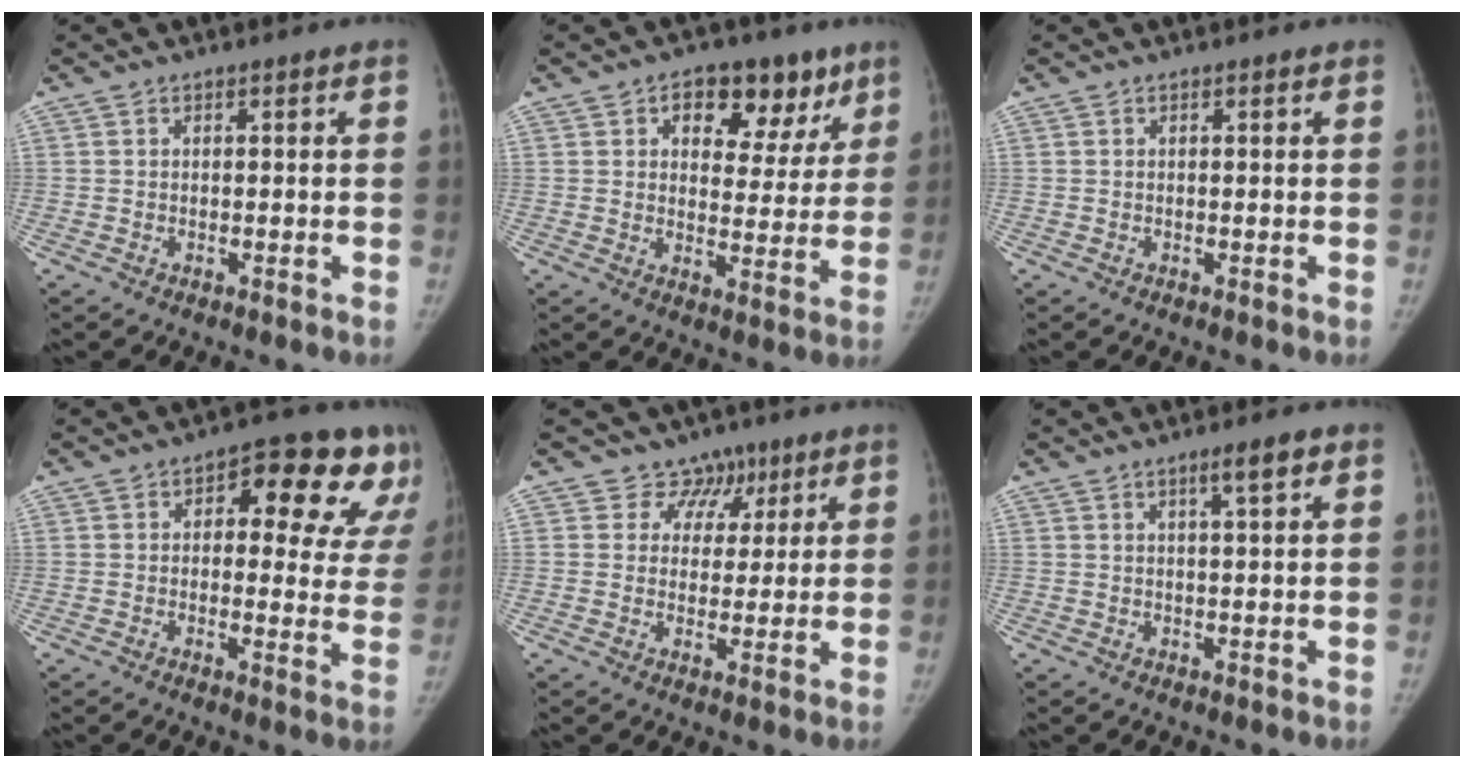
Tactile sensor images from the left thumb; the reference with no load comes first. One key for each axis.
{"total": 12.9, "fx": 6.9, "fy": 8.0, "fz": 7.3, "tx": -0.033, "ty": -0.020, "tz": 0.094}
{"total": 0.0}
{"total": 15.9, "fx": 7.6, "fy": 8.0, "fz": 11.4, "tx": -0.081, "ty": -0.011, "tz": 0.083}
{"total": 5.7, "fx": 3.4, "fy": 4.6, "fz": -0.4, "tx": 0.049, "ty": -0.018, "tz": 0.049}
{"total": 3.4, "fx": 1.8, "fy": 0.3, "fz": 2.9, "tx": -0.043, "ty": -0.006, "tz": 0.031}